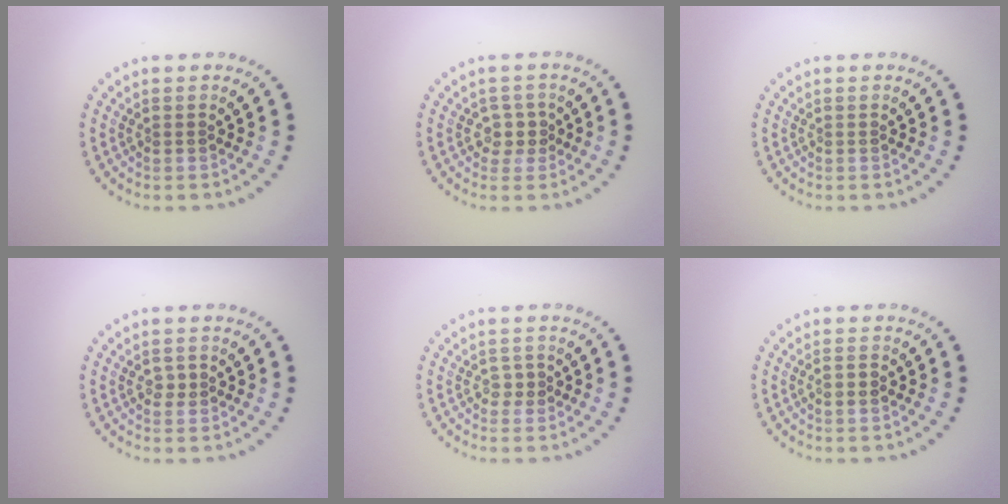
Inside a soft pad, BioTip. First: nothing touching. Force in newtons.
{"total": 1.8, "press": 1.4, "slide": 1.1}
{"total": 0.0}
{"total": 1.1, "press": 1.1, "slide": 0.2}
{"total": 0.8, "press": 0.8, "slide": 0.2}
{"total": 1.3, "press": 1.2, "slide": 0.3}